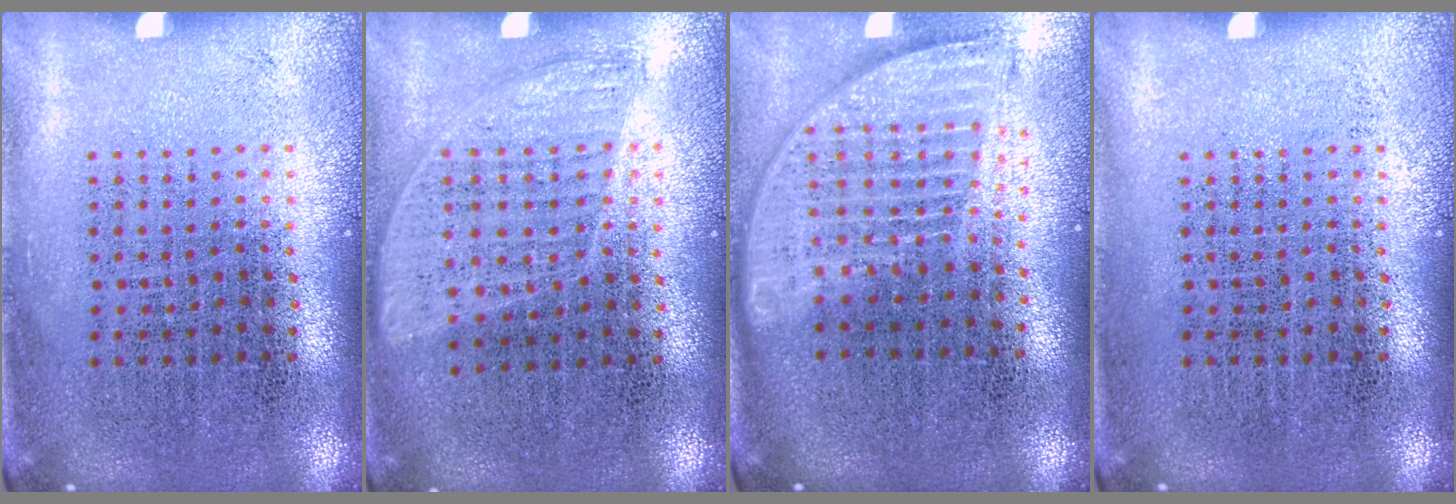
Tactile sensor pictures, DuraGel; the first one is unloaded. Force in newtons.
{"total": 0.9, "press": 0.8, "slide": 0.4}
{"total": 1.8, "press": 1.5, "slide": 1.0}
{"total": 0.0}